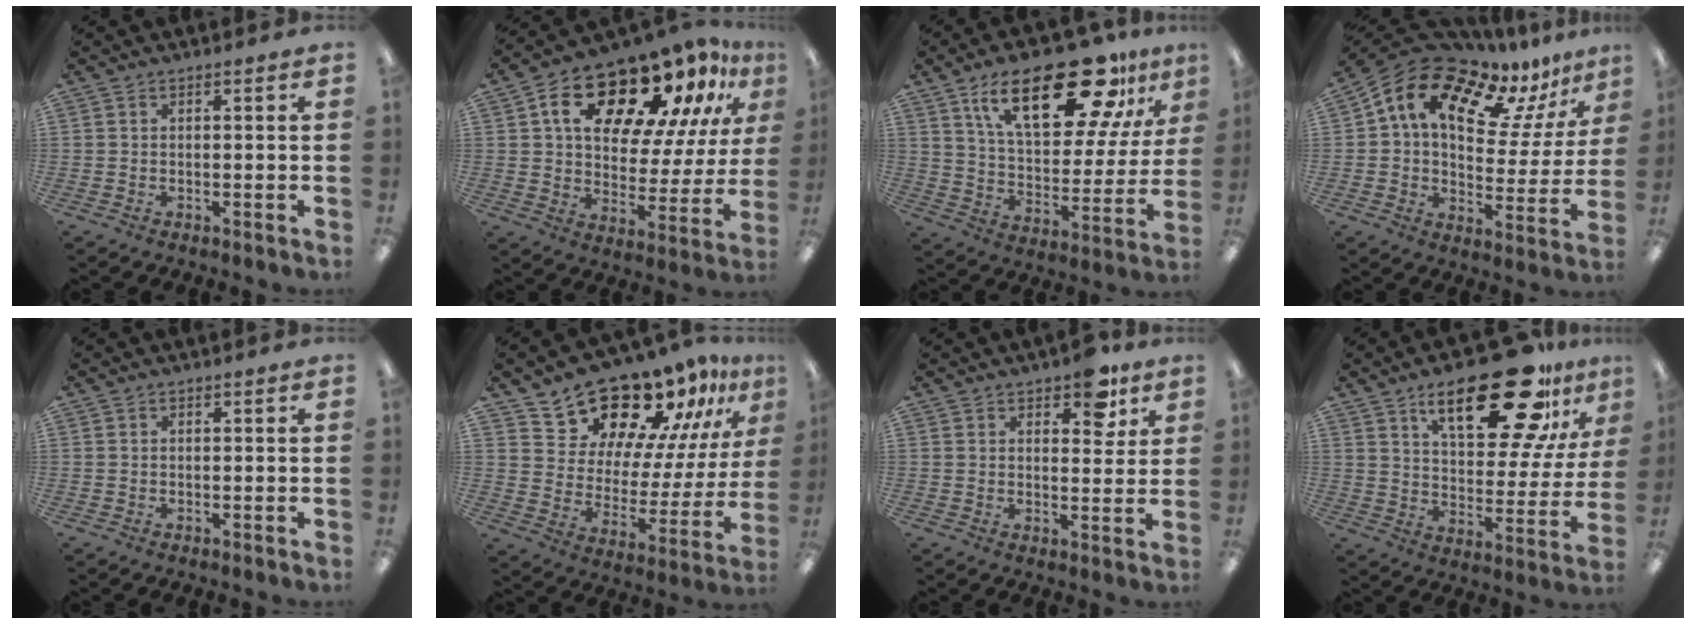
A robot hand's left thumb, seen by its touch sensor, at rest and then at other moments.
{"total": 20.3, "force": [12.8, 10.4, 11.8], "torque": [-0.191, -0.075, 0.217]}
{"total": 26.7, "force": [16.0, 11.1, 18.2], "torque": [-0.281, -0.080, 0.265]}
{"total": 15.1, "force": [10.0, 7.9, 8.2], "torque": [-0.165, -0.070, 0.173]}
{"total": 0.0}
{"total": 19.9, "force": [17.3, 8.0, 5.6], "torque": [-0.104, -0.135, 0.312]}
{"total": 7.4, "force": [5.1, 3.7, 3.9], "torque": [-0.033, -0.024, 0.084]}
{"total": 25.2, "force": [15.7, 9.6, 17.2], "torque": [-0.237, -0.090, 0.253]}